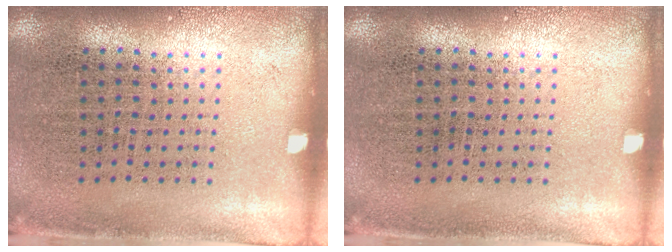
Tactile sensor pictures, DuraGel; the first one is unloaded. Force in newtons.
{"total": 0.0}